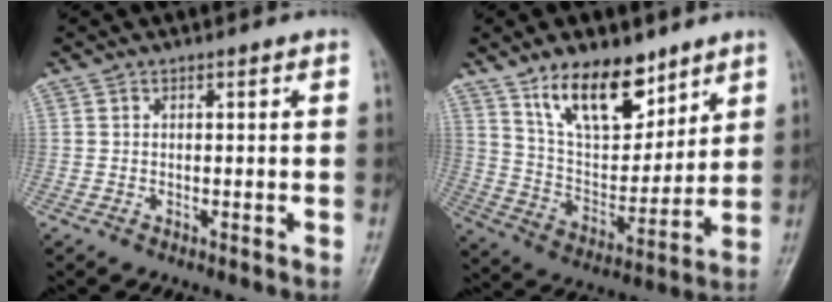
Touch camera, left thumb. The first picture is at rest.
{"total": 15.3, "force": [10.2, 7.3, 8.8], "torque": [-0.103, -0.065, 0.189]}